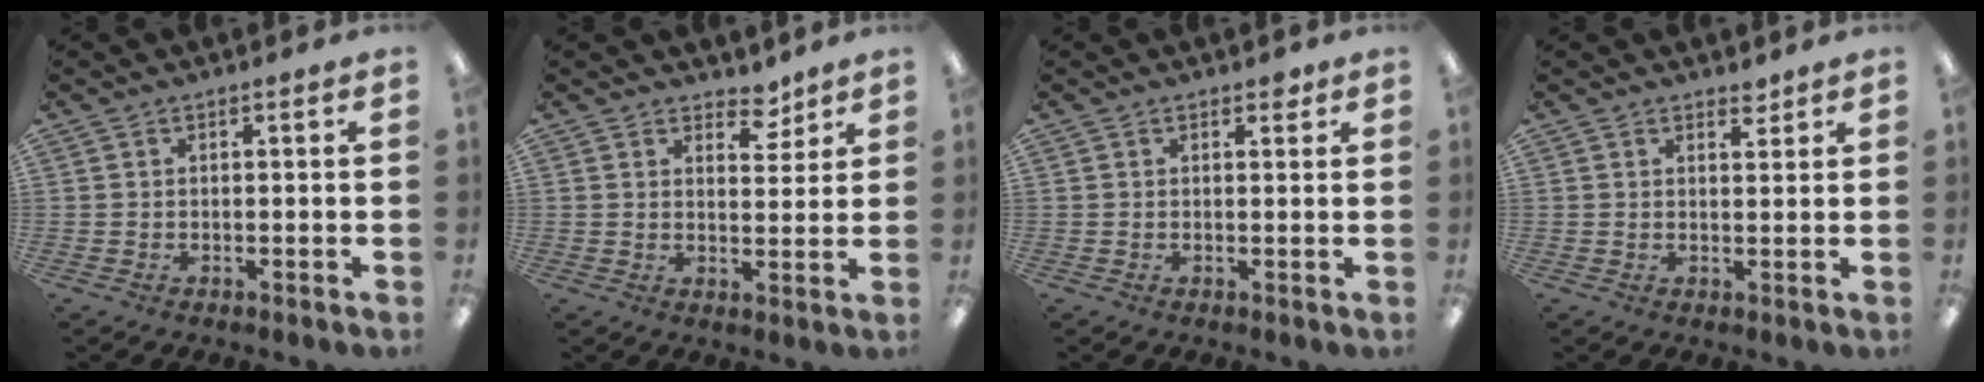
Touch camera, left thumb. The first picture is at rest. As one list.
[{"total": 5.2, "force": [4.3, 2.6, 1.6], "torque": [-0.002, -0.027, 0.072]}, {"total": 1.7, "force": [1.2, 0.8, 0.9], "torque": [-0.003, -0.004, 0.017]}, {"total": 2.3, "force": [2.0, 0.8, 0.8], "torque": [-0.002, -0.010, 0.034]}]